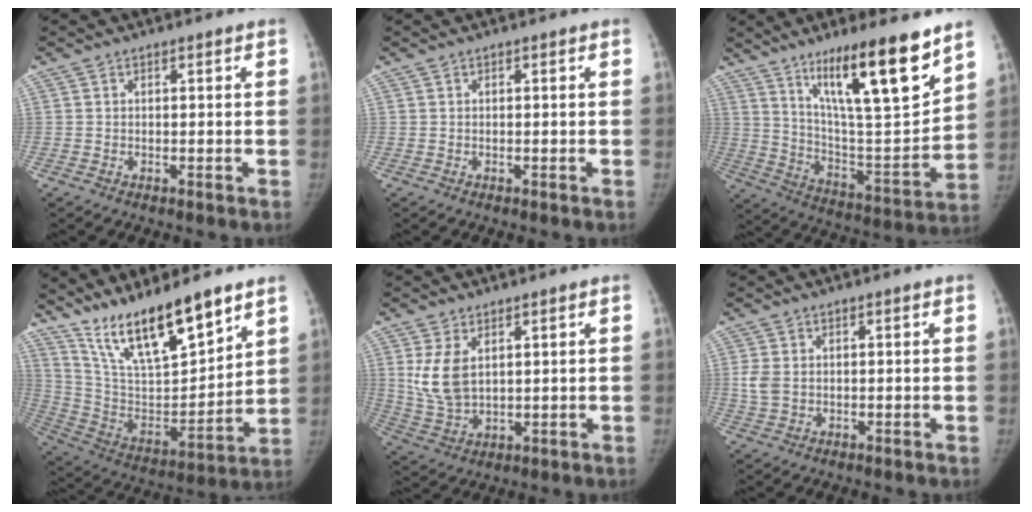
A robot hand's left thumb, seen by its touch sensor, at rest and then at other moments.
{"total": 0.0}
{"total": 22.2, "force": [13.8, 4.0, 16.9], "torque": [-0.248, -0.077, 0.237]}
{"total": 19.6, "force": [14.5, 5.1, 12.1], "torque": [-0.177, -0.075, 0.274]}
{"total": 8.1, "force": [2.8, 4.7, 5.9], "torque": [-0.113, -0.014, 0.068]}
{"total": 3.3, "force": [0.4, 2.4, 2.2], "torque": [-0.054, -0.002, 0.011]}